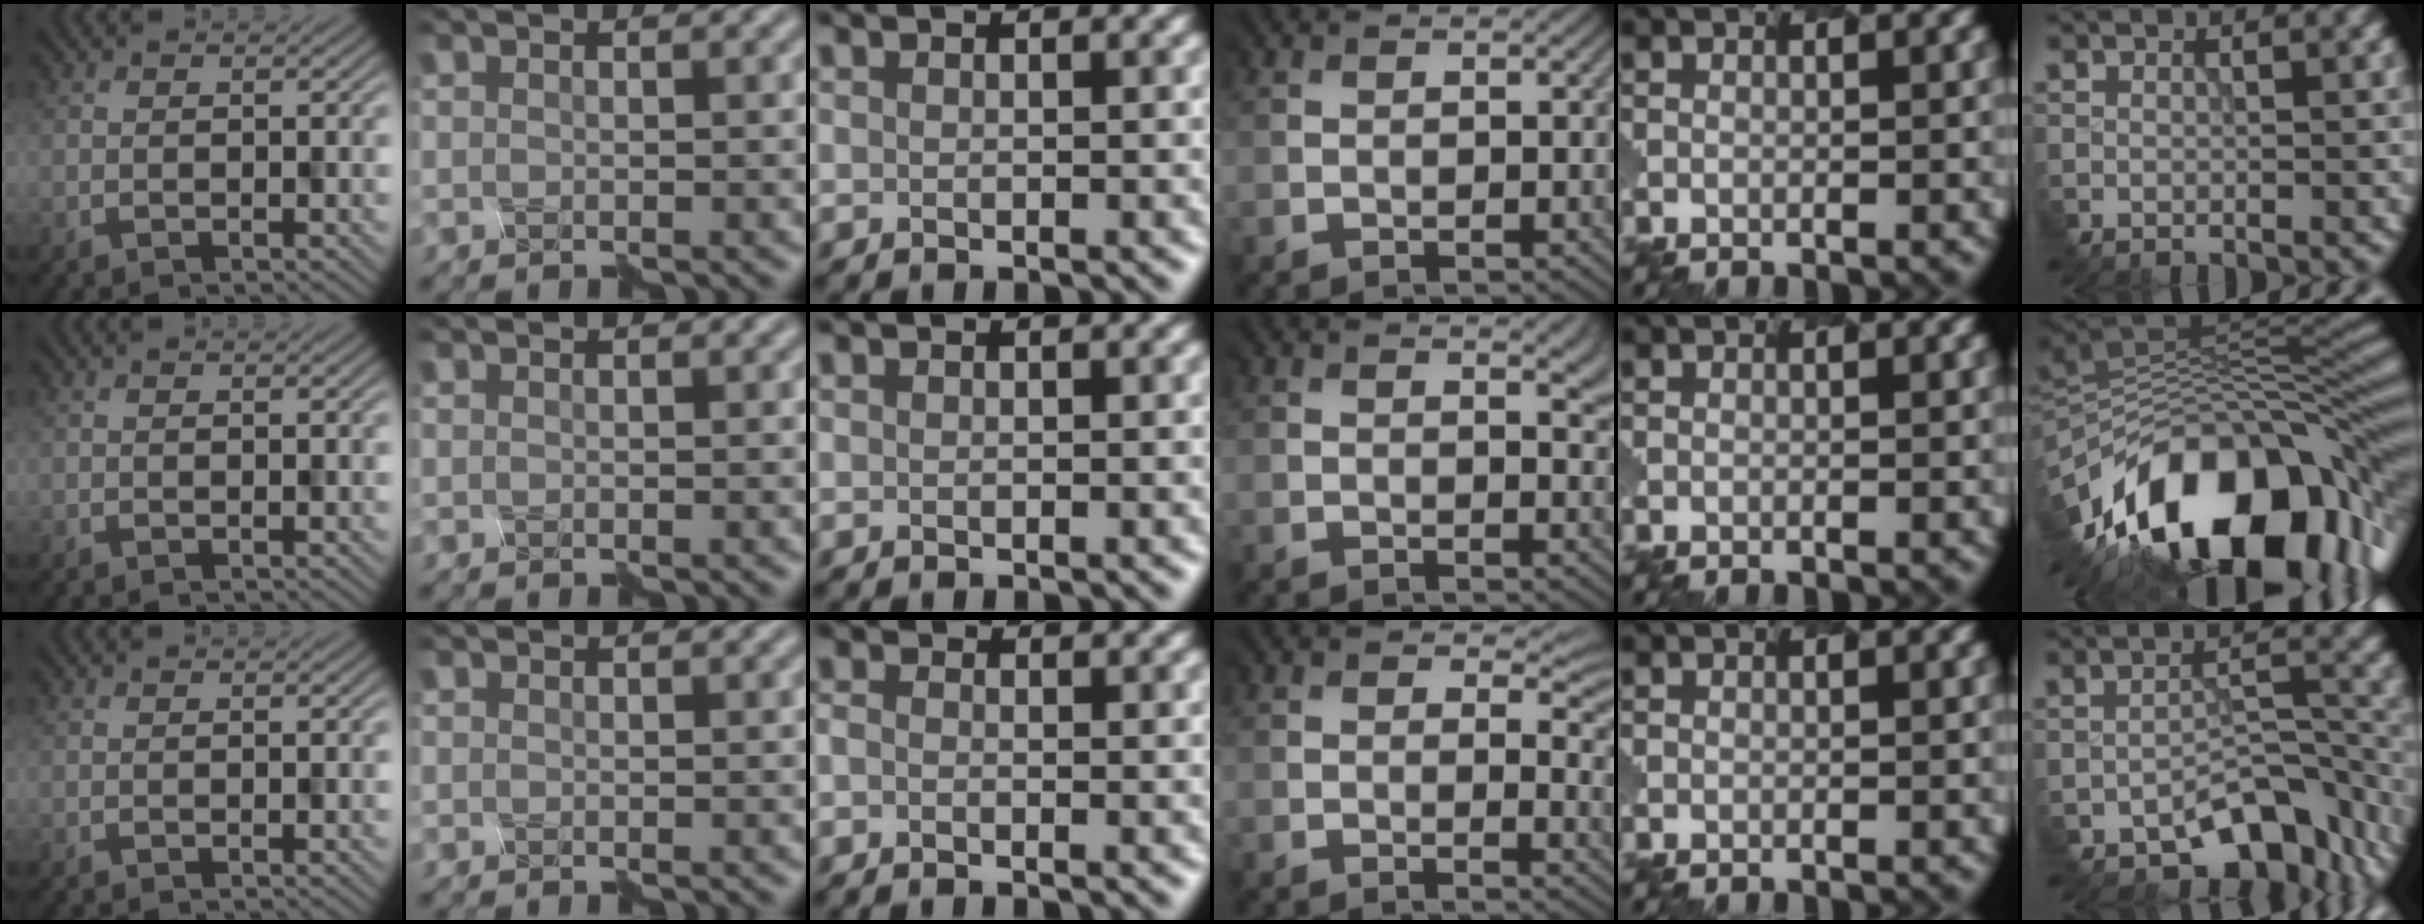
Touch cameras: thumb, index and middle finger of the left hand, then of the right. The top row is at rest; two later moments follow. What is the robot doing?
{"motion": "disassemble", "object": "spray bottle"}